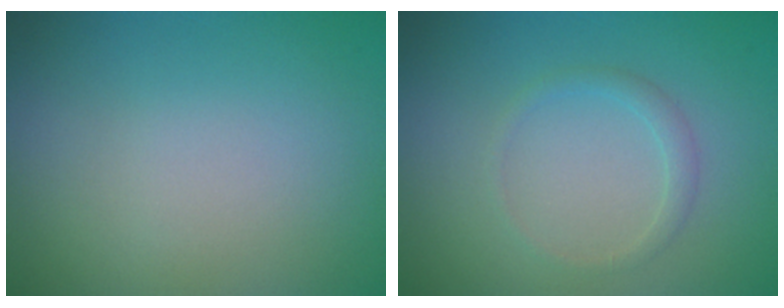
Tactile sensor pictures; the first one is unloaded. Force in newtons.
{"total": 1.3, "press": 1.3, "slide": 0.0}